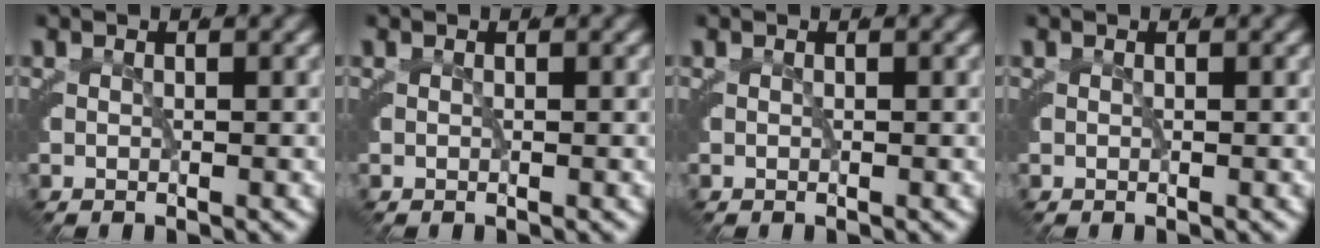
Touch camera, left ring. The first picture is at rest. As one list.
[{"total": 0.0}, {"total": 0.0}, {"total": 0.0}]